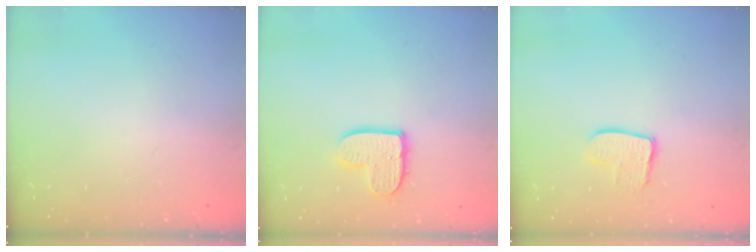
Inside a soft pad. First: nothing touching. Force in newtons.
{"total": 10.1, "press": 10.1, "slide": 0.7}
{"total": 9.5, "press": 9.5, "slide": 0.7}